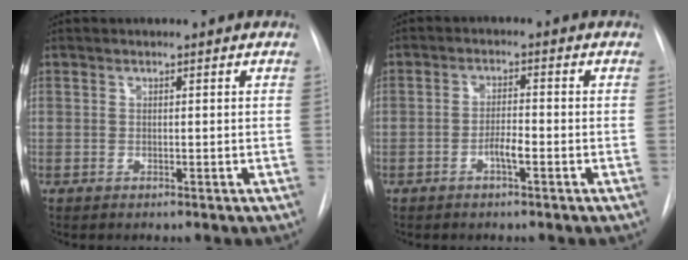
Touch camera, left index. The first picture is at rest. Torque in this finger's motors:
{"motor_torque": [0.55, 0.29, 0.07, 0.02]}